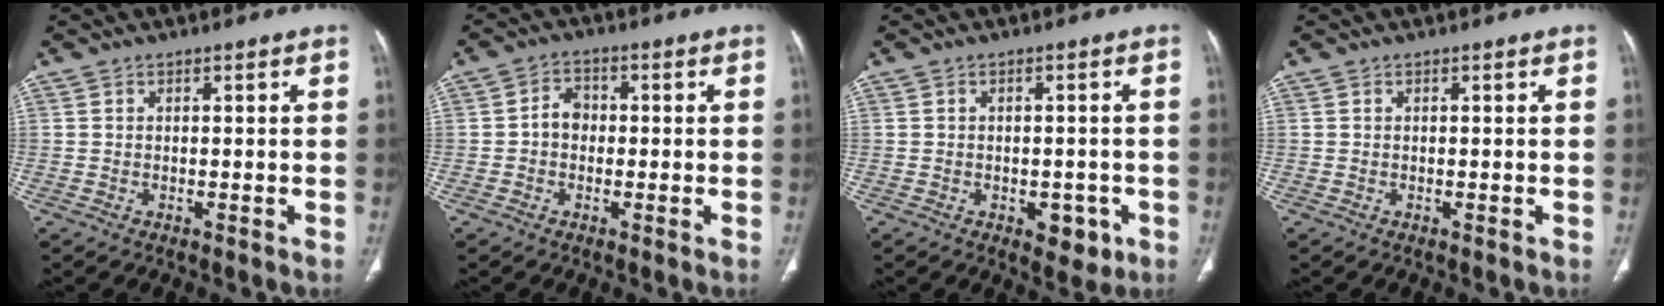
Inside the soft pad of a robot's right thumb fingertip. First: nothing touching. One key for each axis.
{"total": 3.7, "fx": -0.4, "fy": 3.0, "fz": 2.1, "tx": -0.021, "ty": 0.016, "tz": -0.015}
{"total": 4.8, "fx": -1.9, "fy": 2.9, "fz": 3.2, "tx": -0.019, "ty": 0.005, "tz": -0.017}
{"total": 0.0}